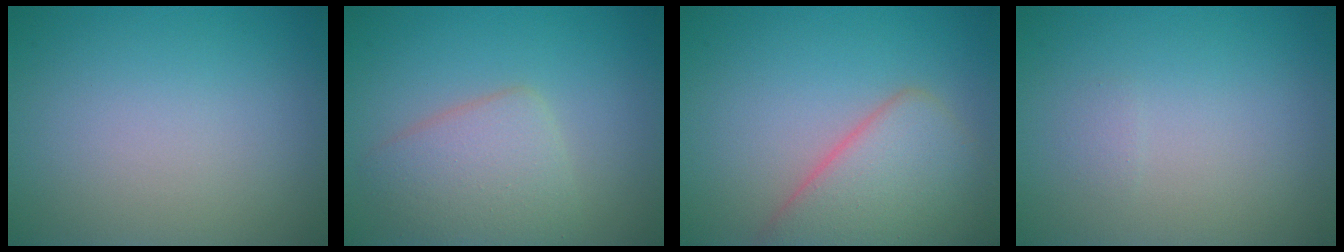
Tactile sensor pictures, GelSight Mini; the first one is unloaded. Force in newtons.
{"total": 4.1, "press": 4.1, "slide": 0.1}
{"total": 6.0, "press": 6.0, "slide": 0.4}
{"total": 0.5, "press": 0.5, "slide": 0.1}